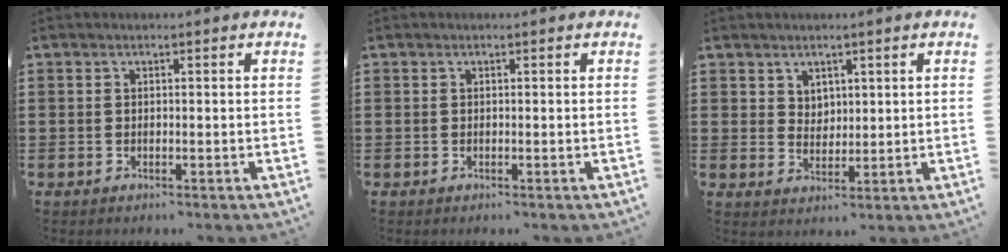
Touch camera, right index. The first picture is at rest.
{"total": 0.0}
{"total": 3.1, "force": [2.2, 2.1, 0.3], "torque": [-0.014, 0.007, 0.042]}